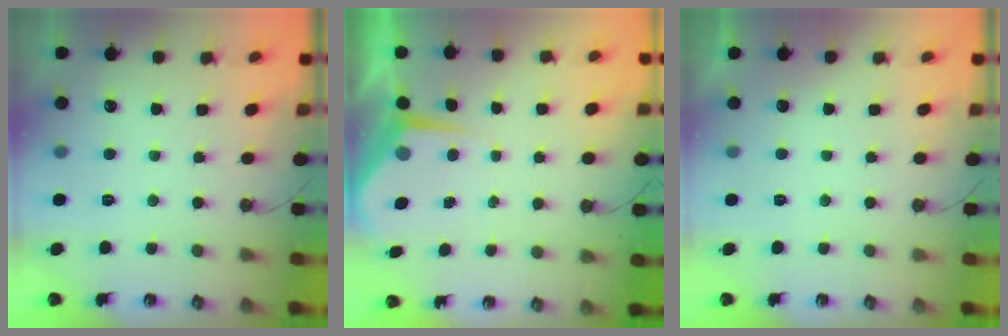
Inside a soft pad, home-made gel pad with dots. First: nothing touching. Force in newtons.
{"total": 4.8, "press": 4.8, "slide": 0.5}
{"total": 0.0}